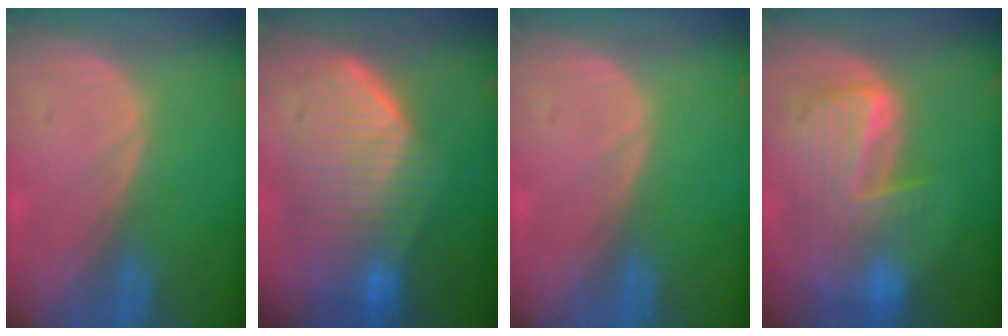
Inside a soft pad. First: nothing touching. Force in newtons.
{"total": 9.3, "press": 9.0, "slide": 2.5}
{"total": 0.0}
{"total": 9.8, "press": 8.4, "slide": 5.0}